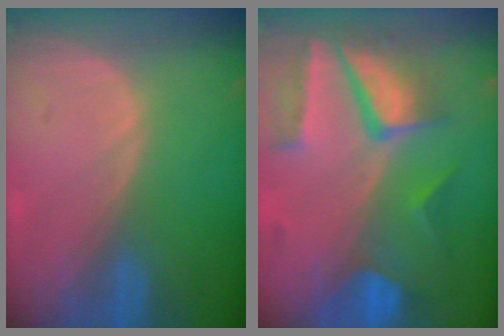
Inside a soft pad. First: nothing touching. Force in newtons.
{"total": 10.3, "press": 8.6, "slide": 5.6}